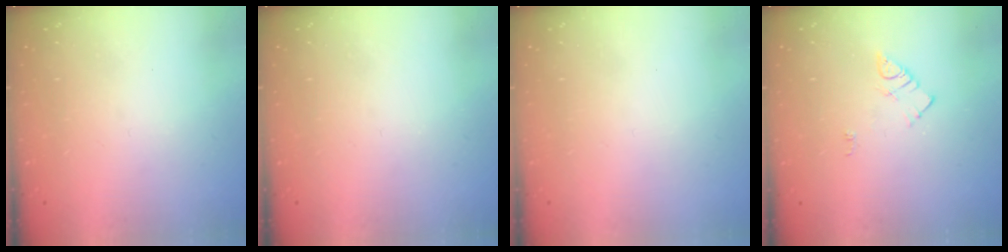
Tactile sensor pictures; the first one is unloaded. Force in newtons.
{"total": 0.0}
{"total": 1.5, "press": 1.5, "slide": 0.1}
{"total": 5.0, "press": 4.9, "slide": 0.7}